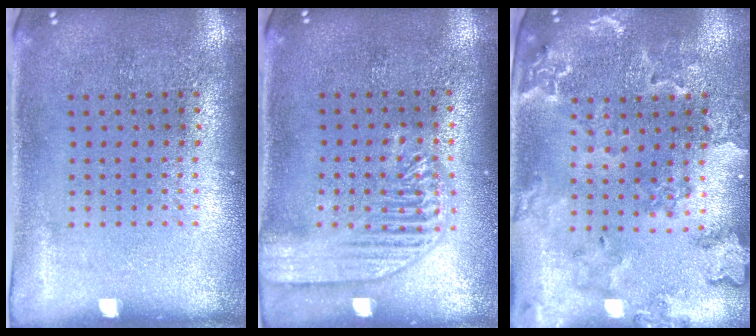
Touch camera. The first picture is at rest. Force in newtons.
{"total": 1.9, "press": 1.9, "slide": 0.2}
{"total": 1.9, "press": 1.9, "slide": 0.2}